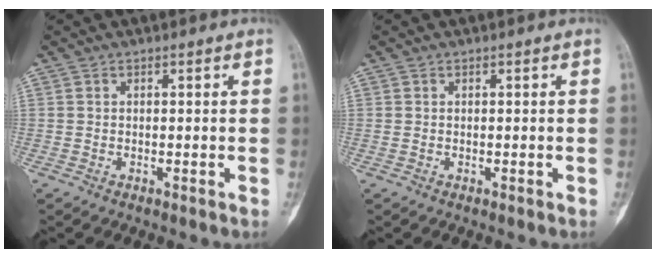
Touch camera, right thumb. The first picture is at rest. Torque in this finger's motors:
{"motor_torque": [-0.06, 0.19, -0.06, 0.01, 0.01]}